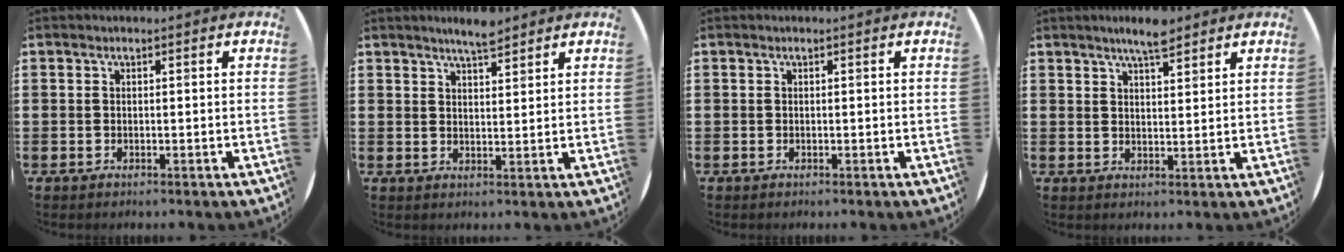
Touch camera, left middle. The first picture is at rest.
{"total": 3.8, "force": [3.5, 0.4, 1.2], "torque": [-0.030, -0.007, 0.064]}
{"total": 0.0}
{"total": 4.5, "force": [4.0, 0.8, 2.1], "torque": [-0.039, -0.010, 0.068]}